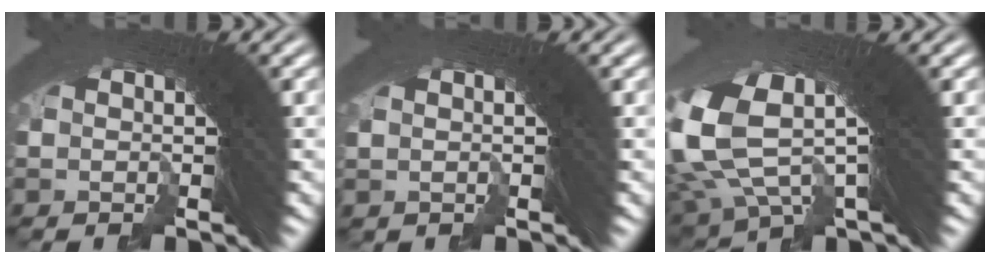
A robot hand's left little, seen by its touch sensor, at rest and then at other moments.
{"total": 0.0}
{"total": 9.3, "force": [1.7, 5.7, 7.2], "torque": [-0.159, -0.005, 0.029]}